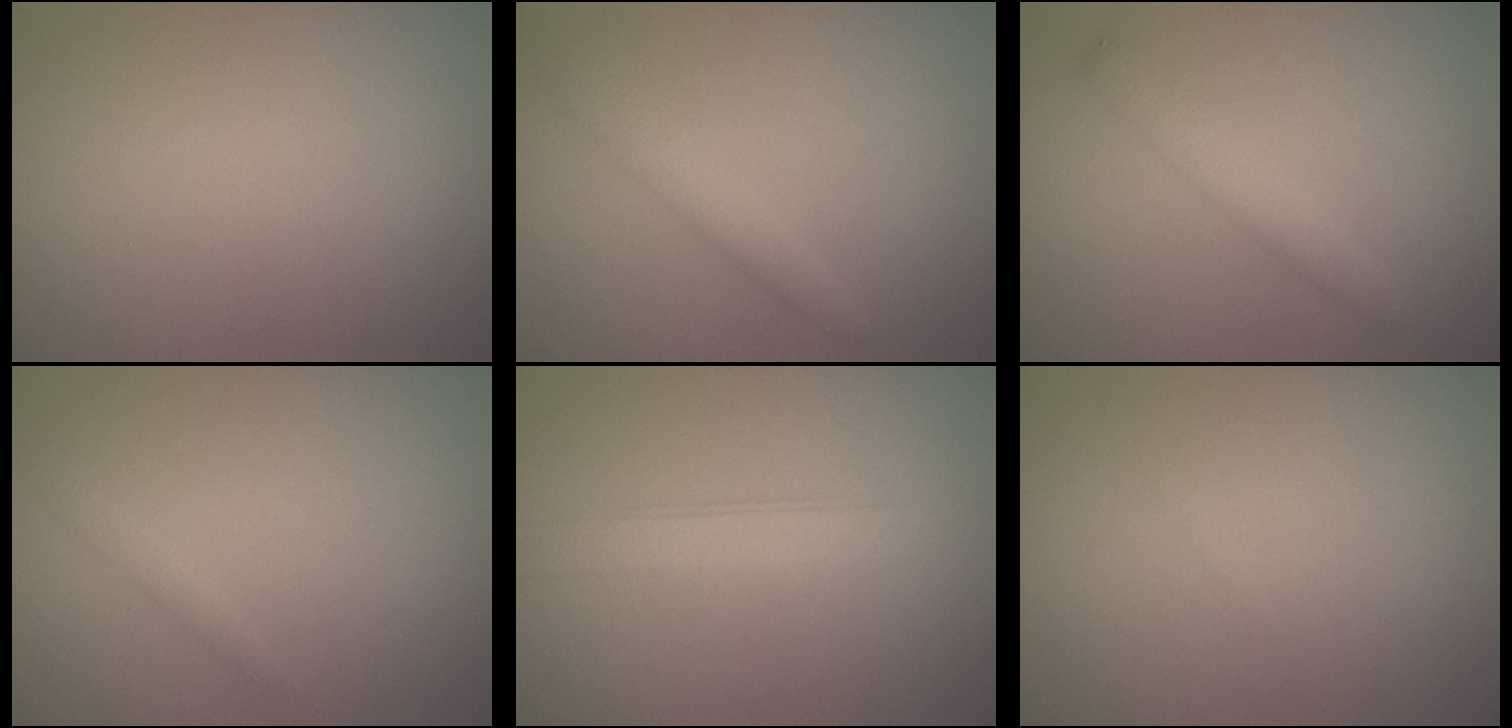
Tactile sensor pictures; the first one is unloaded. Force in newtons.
{"total": 1.9, "press": 1.9, "slide": 0.1}
{"total": 2.3, "press": 2.3, "slide": 0.1}
{"total": 0.8, "press": 0.8, "slide": 0.0}
{"total": 2.4, "press": 2.4, "slide": 0.2}
{"total": 0.0}